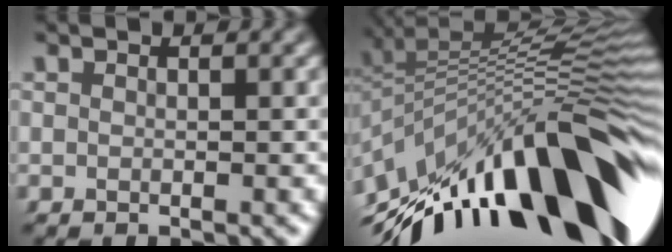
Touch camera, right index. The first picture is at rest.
{"total": 14.4, "force": [-8.2, 6.1, 10.1], "torque": [-0.150, 0.000, -0.112]}